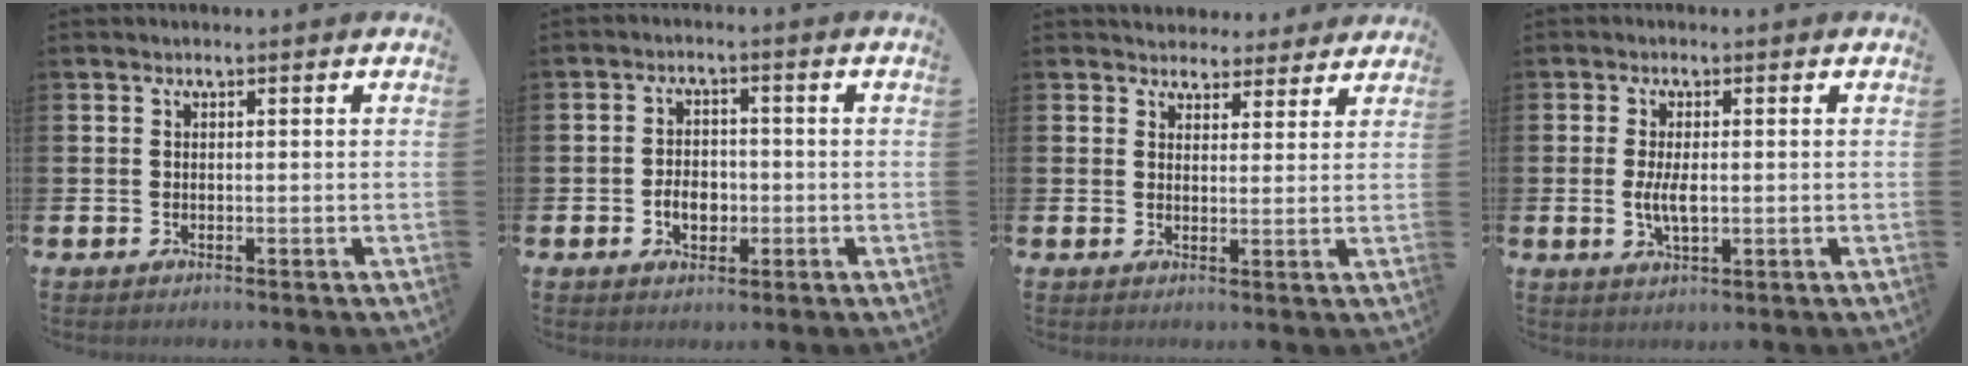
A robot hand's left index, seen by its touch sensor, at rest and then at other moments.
{"total": 3.6, "force": [-0.9, 2.6, 2.3], "torque": [-0.024, -0.006, -0.024]}
{"total": 4.1, "force": [3.7, 1.6, -0.1], "torque": [0.000, -0.024, 0.065]}
{"total": 3.6, "force": [0.0, 1.5, 3.2], "torque": [-0.055, 0.001, -0.003]}